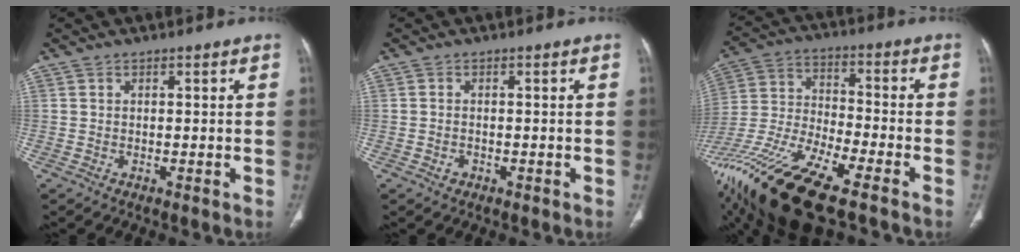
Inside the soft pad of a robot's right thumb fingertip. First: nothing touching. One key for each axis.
{"total": 1.3, "fx": -0.5, "fy": 1.0, "fz": 0.6, "tx": -0.009, "ty": 0.006, "tz": -0.007}
{"total": 25.3, "fx": -16.6, "fy": 7.3, "fz": 17.7, "tx": -0.408, "ty": -0.009, "tz": -0.305}